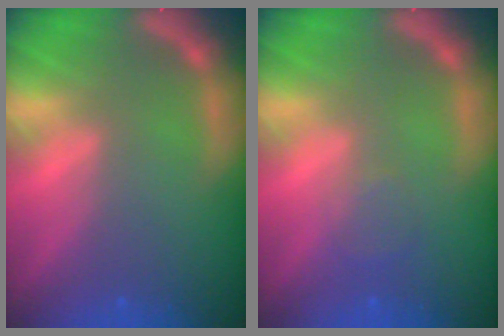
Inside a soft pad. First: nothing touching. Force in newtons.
{"total": 1.5}